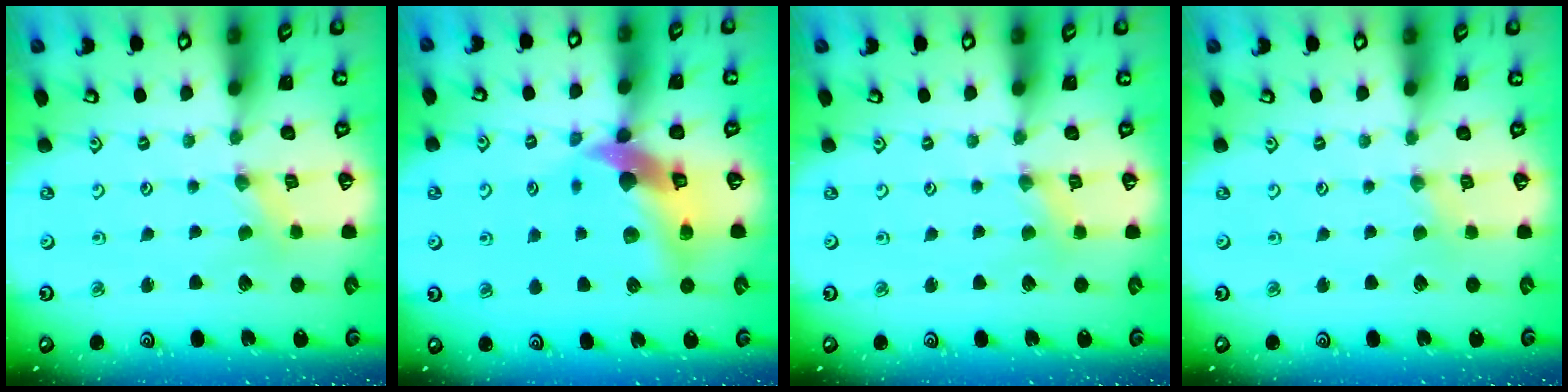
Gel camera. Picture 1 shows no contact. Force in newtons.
{"total": 13.7, "press": 13.6, "slide": 1.9}
{"total": 1.0, "press": 1.0, "slide": 0.1}
{"total": 1.2, "press": 1.1, "slide": 0.2}